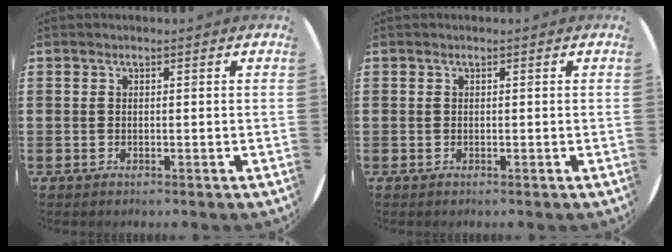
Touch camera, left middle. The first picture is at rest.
{"total": 0.0}